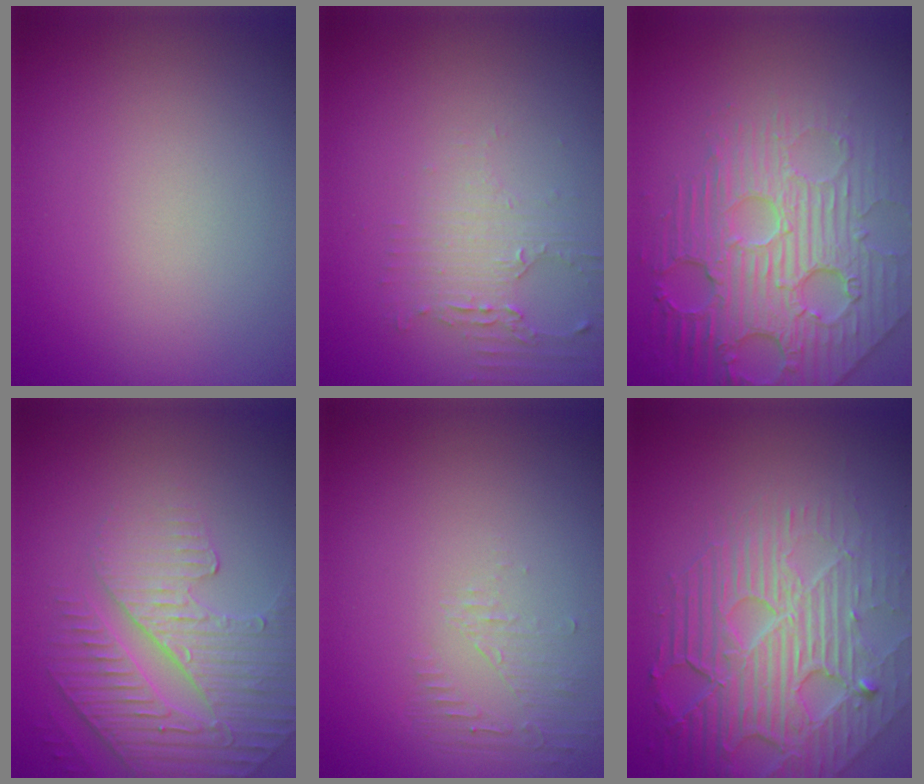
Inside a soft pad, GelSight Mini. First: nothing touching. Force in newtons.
{"total": 2.1, "press": 2.0, "slide": 0.4}
{"total": 7.3, "press": 5.4, "slide": 4.9}
{"total": 4.4, "press": 4.1, "slide": 1.4}
{"total": 1.3, "press": 0.0, "slide": 1.3}
{"total": 8.2, "press": 5.7, "slide": 5.9}